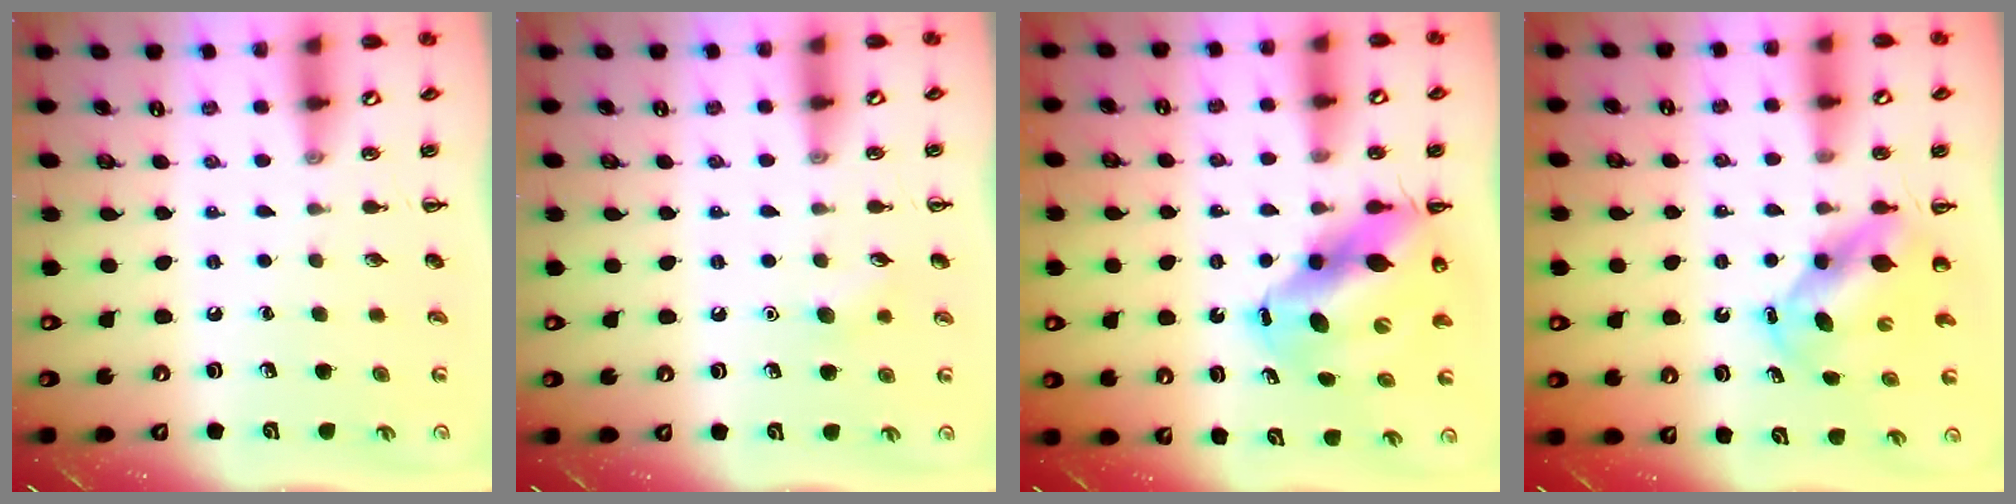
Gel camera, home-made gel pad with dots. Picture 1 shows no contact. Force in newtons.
{"total": 6.3, "press": 6.0, "slide": 1.9}
{"total": 12.4, "press": 11.9, "slide": 3.3}
{"total": 5.6, "press": 5.5, "slide": 1.2}